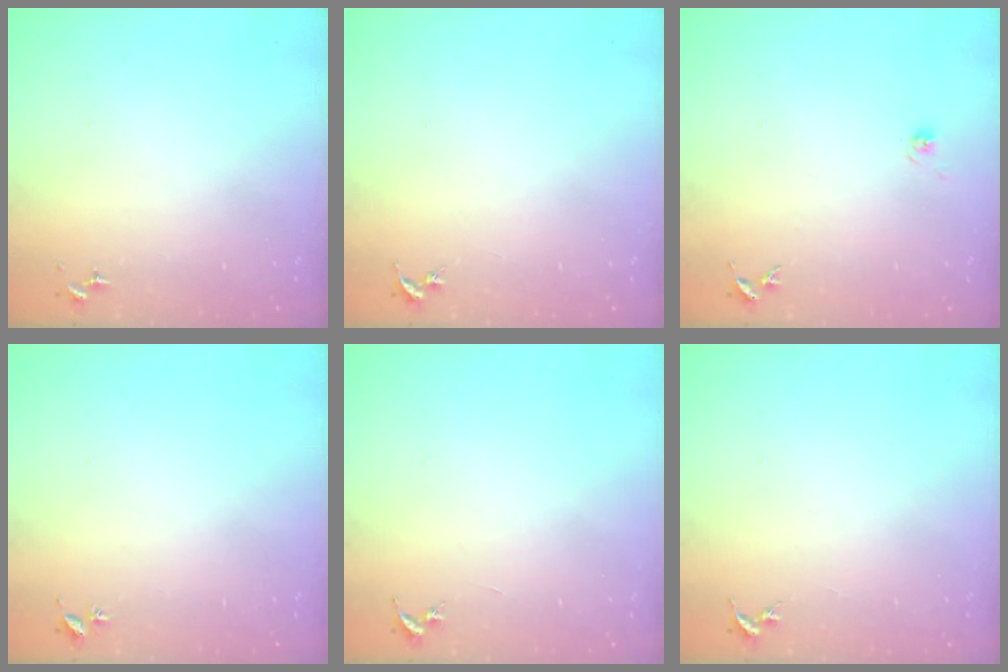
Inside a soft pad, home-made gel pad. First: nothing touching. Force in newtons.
{"total": 0.0}
{"total": 5.8, "press": 5.8, "slide": 0.5}
{"total": 2.0, "press": 2.0, "slide": 0.3}
{"total": 0.0}
{"total": 0.0}